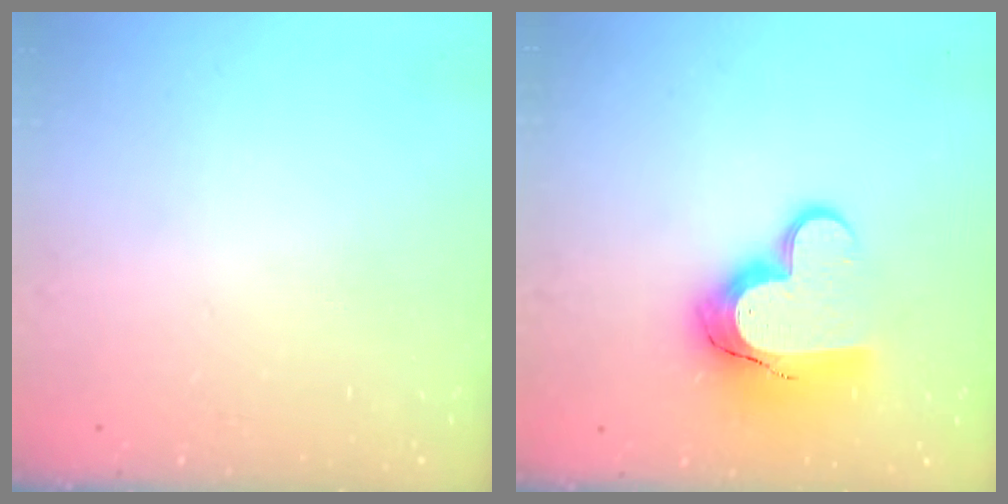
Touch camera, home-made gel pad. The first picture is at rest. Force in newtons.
{"total": 13.6, "press": 13.6, "slide": 1.1}